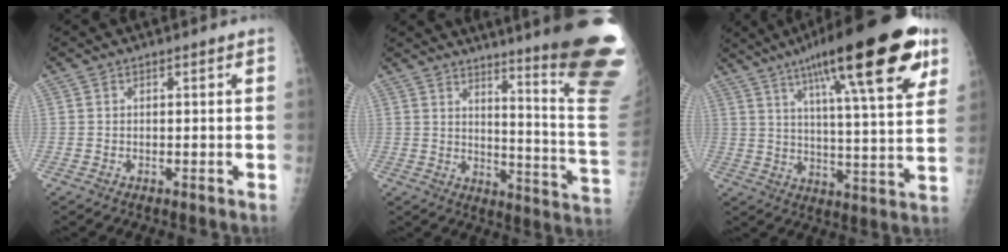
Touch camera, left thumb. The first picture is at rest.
{"total": 25.0, "force": [18.0, 1.4, 17.3], "torque": [-0.178, -0.146, 0.226]}
{"total": 25.9, "force": [13.8, 5.6, 21.2], "torque": [-0.306, -0.021, 0.206]}